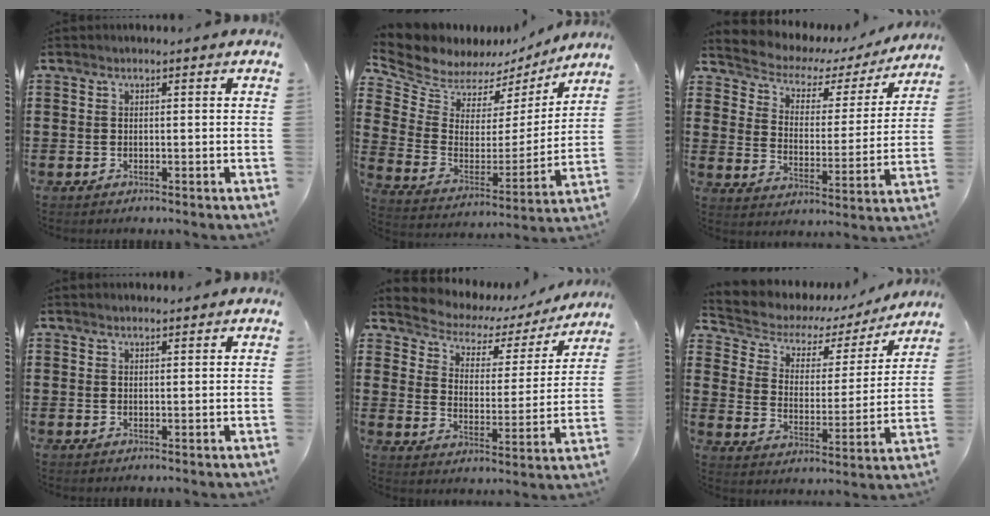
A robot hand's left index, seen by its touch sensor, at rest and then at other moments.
{"total": 8.1, "force": [7.3, 3.2, 1.0], "torque": [-0.069, -0.052, 0.130]}
{"total": 3.4, "force": [2.7, 1.9, 0.8], "torque": [-0.039, -0.024, 0.035]}
{"total": 1.1, "force": [1.0, 0.0, 0.3], "torque": [-0.007, 0.000, 0.020]}
{"total": 3.4, "force": [2.7, 1.9, 0.8], "torque": [-0.040, -0.022, 0.035]}
{"total": 4.4, "force": [3.3, 2.7, 1.1], "torque": [-0.049, -0.022, 0.047]}